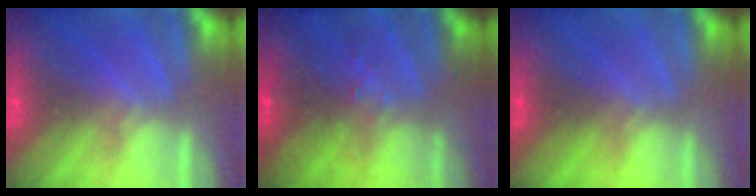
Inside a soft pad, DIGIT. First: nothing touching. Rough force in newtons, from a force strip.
{"total": 8.9}
{"total": 2.2}